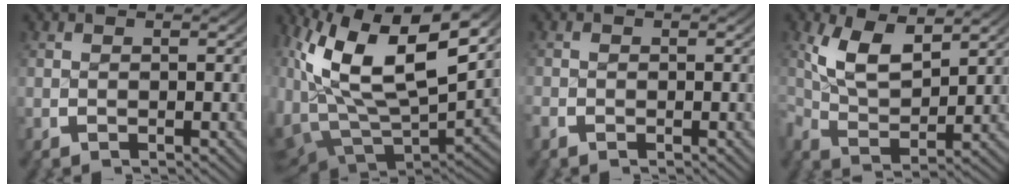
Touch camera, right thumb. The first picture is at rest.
{"total": 15.8, "force": [1.4, 9.4, 12.6], "torque": [-0.272, -0.047, 0.044]}
{"total": 0.7, "force": [-0.5, 0.3, -0.3], "torque": [0.005, -0.001, -0.012]}
{"total": 6.0, "force": [2.2, 3.2, 4.5], "torque": [-0.103, -0.016, 0.046]}